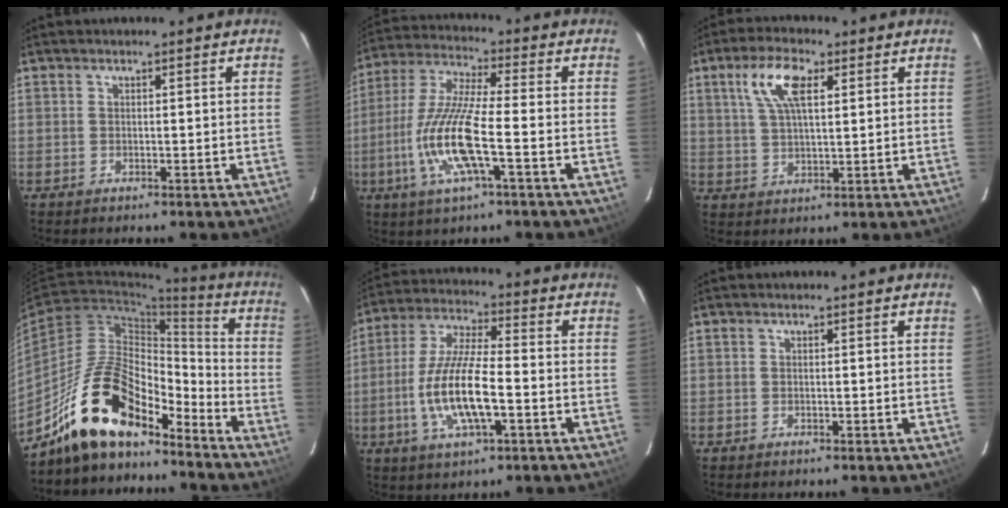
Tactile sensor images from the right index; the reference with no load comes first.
{"total": 13.5, "force": [-3.9, 1.8, 12.8], "torque": [-0.269, -0.005, -0.079]}
{"total": 8.5, "force": [3.5, 3.4, 6.9], "torque": [-0.136, 0.017, 0.067]}
{"total": 17.5, "force": [-13.5, 6.7, 9.1], "torque": [-0.175, 0.024, -0.241]}
{"total": 13.5, "force": [-3.5, 3.7, 12.5], "torque": [-0.258, -0.002, -0.067]}
{"total": 0.0}